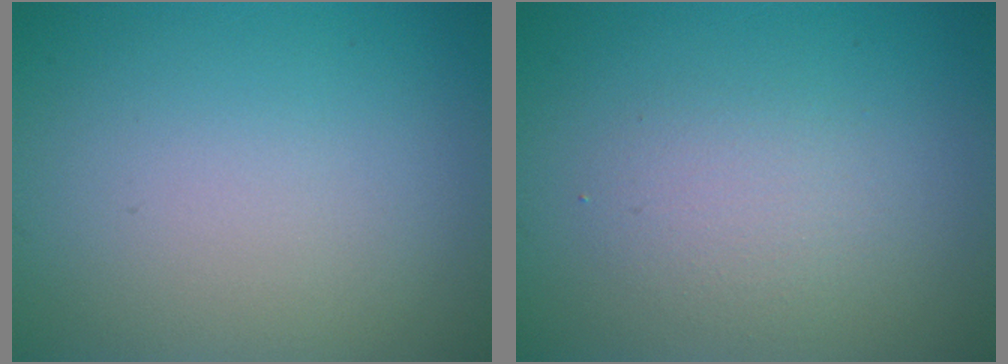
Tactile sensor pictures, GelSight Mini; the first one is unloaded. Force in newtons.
{"total": 5.3, "press": 5.2, "slide": 0.2}